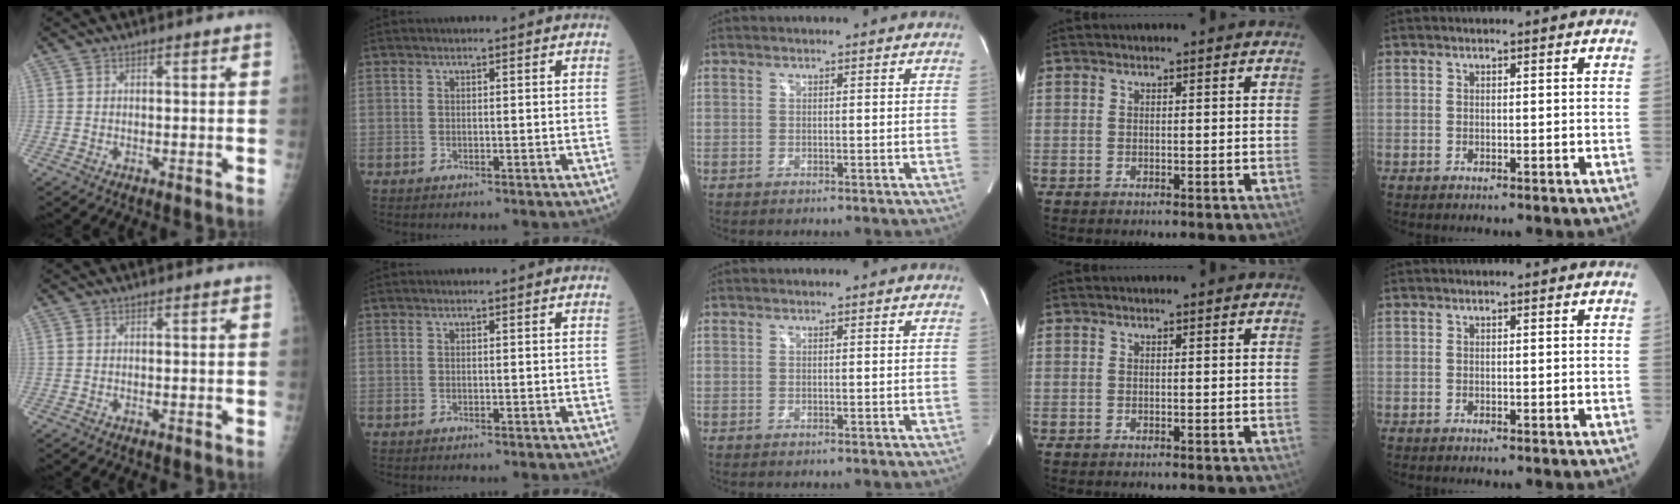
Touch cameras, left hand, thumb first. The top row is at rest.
{}